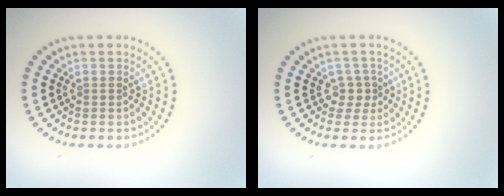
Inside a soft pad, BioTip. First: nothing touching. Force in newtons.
{"total": 1.6, "press": 1.2, "slide": 1.1}